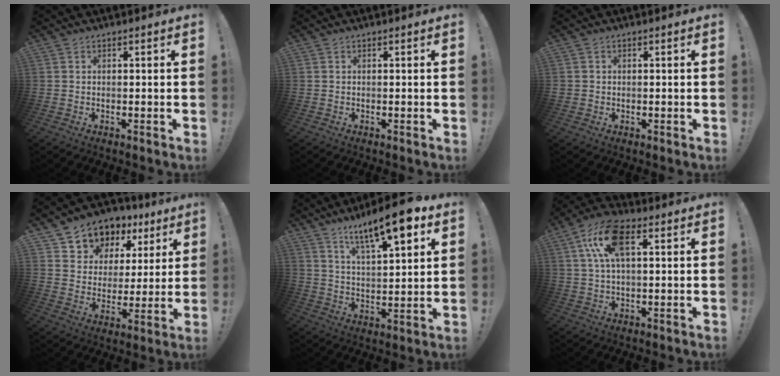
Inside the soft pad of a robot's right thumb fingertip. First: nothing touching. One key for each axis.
{"total": 0.0}
{"total": 1.1, "fx": -0.2, "fy": 1.1, "fz": 0.2, "tx": -0.010, "ty": 0.005, "tz": -0.001}
{"total": 10.1, "fx": 6.7, "fy": 7.2, "fz": 2.0, "tx": -0.035, "ty": -0.054, "tz": 0.132}
{"total": 14.6, "fx": 9.5, "fy": 3.4, "fz": 10.5, "tx": -0.178, "ty": -0.048, "tz": 0.154}
{"total": 12.9, "fx": 4.0, "fy": 6.1, "fz": 10.7, "tx": -0.207, "ty": 0.010, "tz": 0.077}